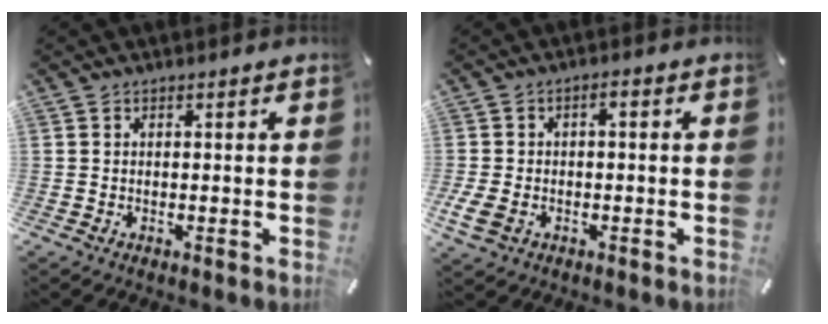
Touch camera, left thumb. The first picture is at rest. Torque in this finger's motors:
{"motor_torque": [0.52, 1.54, 0.26, -0.17, 0.19]}